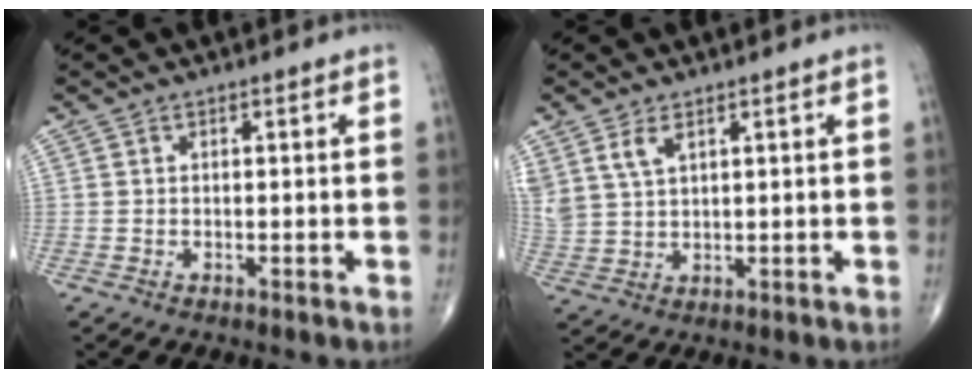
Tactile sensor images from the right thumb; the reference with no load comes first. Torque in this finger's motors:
{"motor_torque": [-0.05, -0.36, 0.51, 0.48, 0.01]}